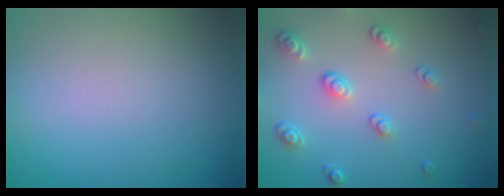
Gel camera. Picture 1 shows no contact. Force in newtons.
{"total": 2.6, "press": 2.5, "slide": 0.7}